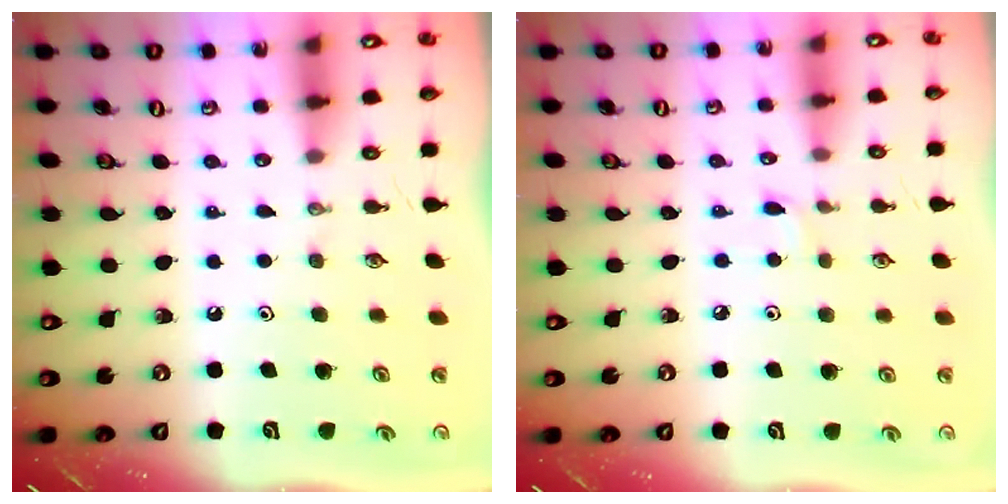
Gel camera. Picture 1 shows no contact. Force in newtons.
{"total": 2.2, "press": 2.2, "slide": 0.3}